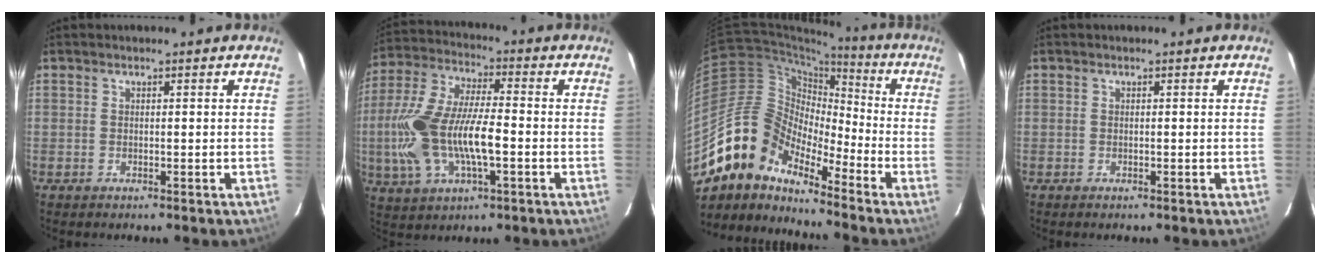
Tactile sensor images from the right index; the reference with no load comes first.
{"total": 17.4, "force": [-3.2, 6.9, 15.7], "torque": [-0.335, 0.000, -0.061]}
{"total": 14.4, "force": [-11.5, 6.4, 5.7], "torque": [-0.096, 0.013, -0.233]}
{"total": 0.0}